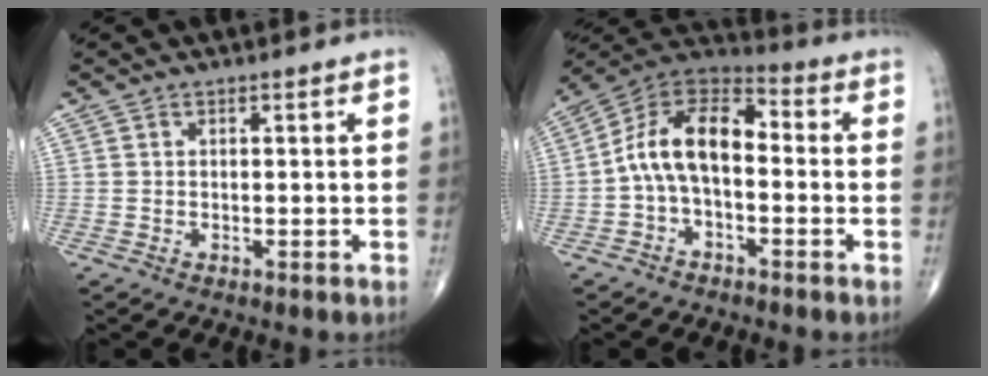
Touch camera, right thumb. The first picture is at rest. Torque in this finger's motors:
{"motor_torque": [0.15, 0.15, 0.42, -0.09, 0.37]}